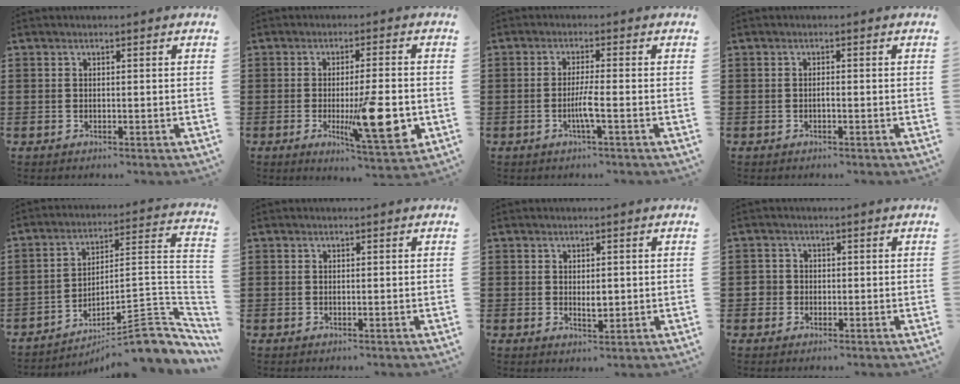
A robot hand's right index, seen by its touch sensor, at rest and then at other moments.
{"total": 12.1, "force": [-2.6, 2.7, 11.5], "torque": [-0.187, -0.016, -0.040]}
{"total": 3.4, "force": [-1.2, -0.3, 3.1], "torque": [-0.062, -0.009, -0.027]}
{"total": 0.7, "force": [-0.3, 0.1, 0.6], "torque": [-0.013, -0.002, -0.005]}
{"total": 9.4, "force": [-6.4, 2.7, 6.3], "torque": [-0.088, 0.011, -0.124]}
{"total": 0.0}
{"total": 2.1, "force": [0.2, 0.9, 1.9], "torque": [-0.029, 0.000, 0.002]}
{"total": 1.8, "force": [-0.4, 1.7, 0.4], "torque": [-0.013, 0.006, -0.011]}